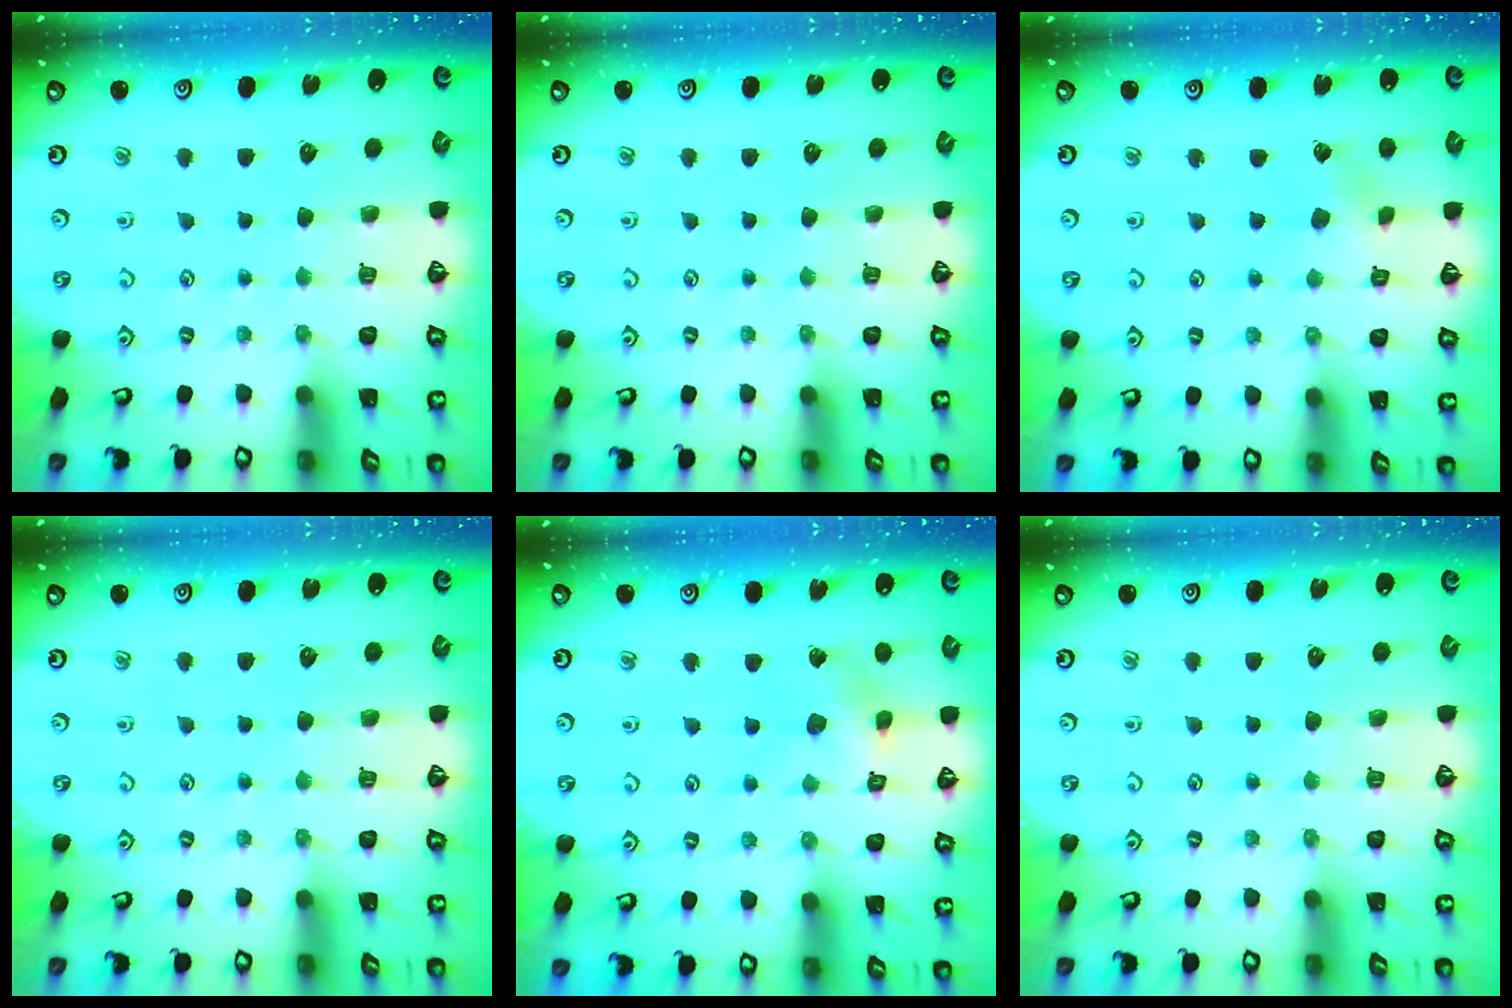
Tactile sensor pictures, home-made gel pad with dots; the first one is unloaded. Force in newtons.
{"total": 0.0}
{"total": 2.4, "press": 2.4, "slide": 0.6}
{"total": 0.0}
{"total": 6.7, "press": 6.7, "slide": 0.7}
{"total": 0.0}